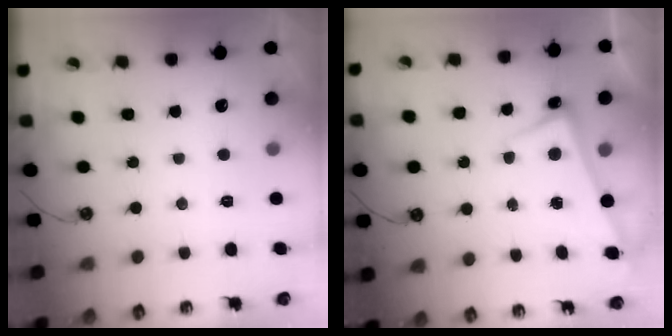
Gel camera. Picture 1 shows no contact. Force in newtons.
{"total": 2.4, "press": 2.3, "slide": 0.7}